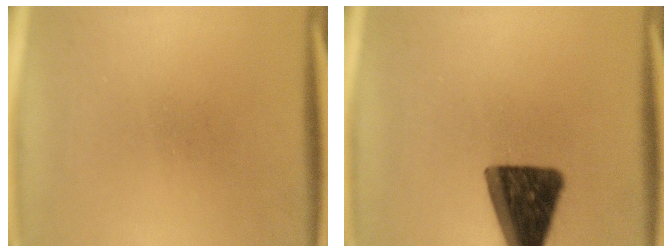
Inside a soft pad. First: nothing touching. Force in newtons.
{"total": 14.1}